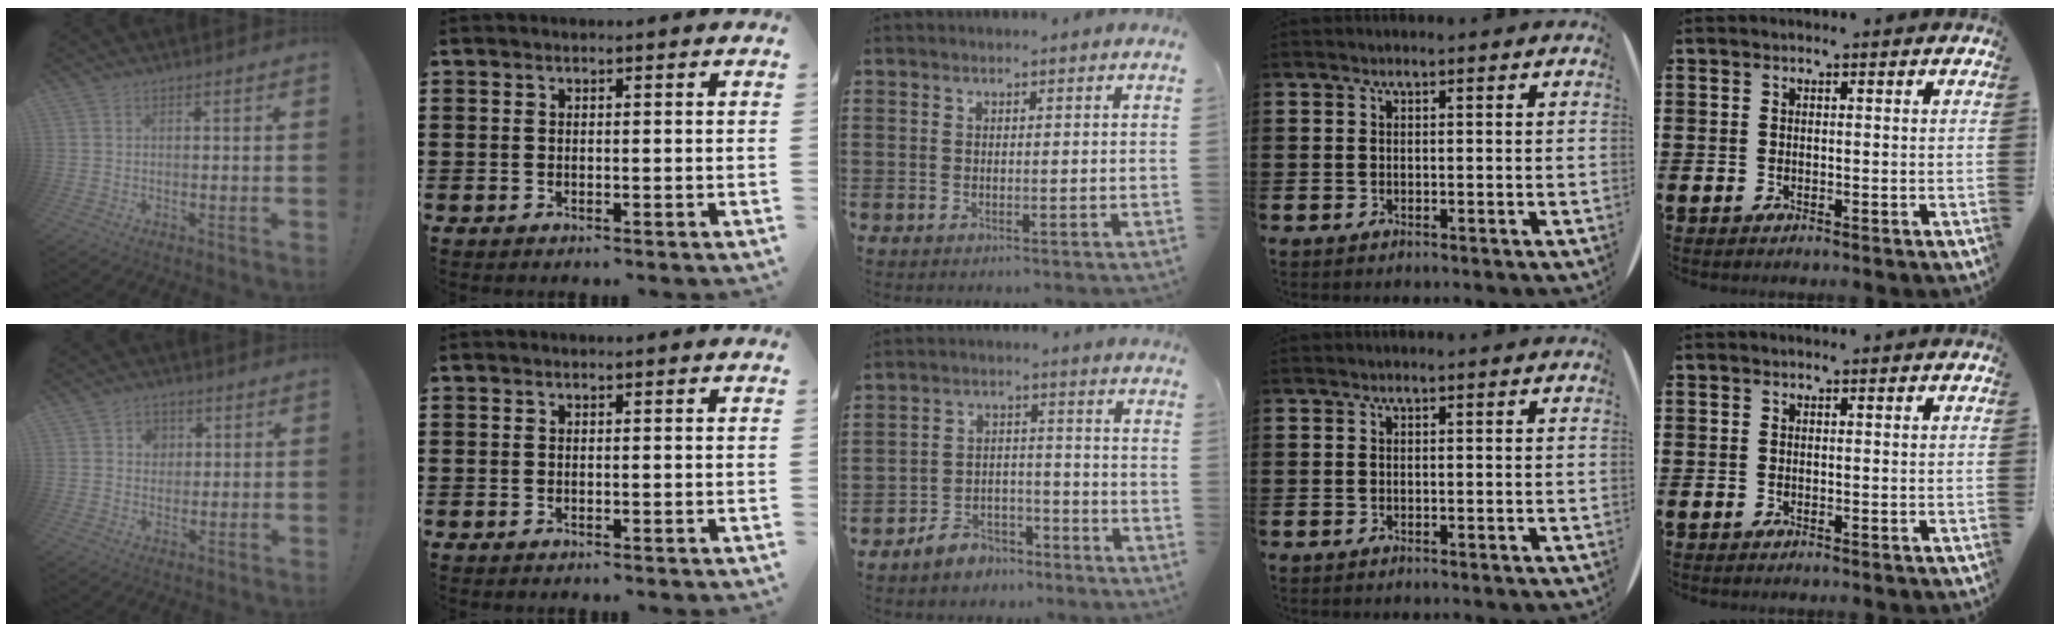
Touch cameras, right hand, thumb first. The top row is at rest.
{"thumb": {"total": 5.1, "force": [1.5, 4.5, 1.8], "torque": [-0.014, -0.003, 0.024]}, "middle": {"total": 4.9, "force": [-4.6, 1.8, 0.4], "torque": [-0.011, 0.013, -0.092]}}